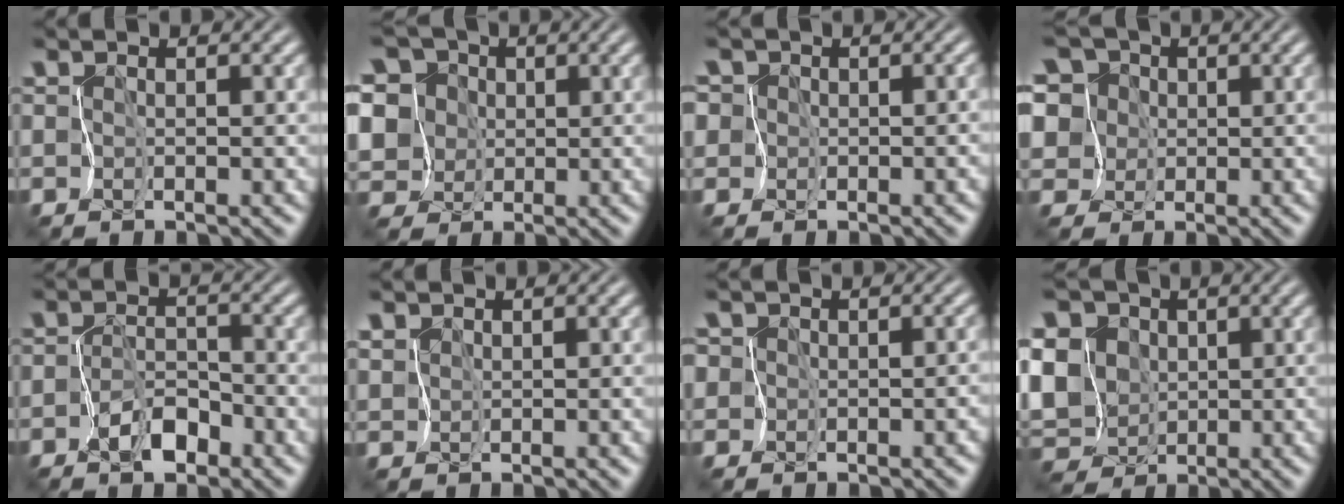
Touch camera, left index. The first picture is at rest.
{"total": 12.1, "force": [4.2, 9.7, 5.9], "torque": [-0.153, 0.055, 0.045]}
{"total": 6.9, "force": [2.0, 5.5, 3.6], "torque": [-0.049, 0.034, -0.023]}
{"total": 12.7, "force": [5.3, 9.8, 6.0], "torque": [-0.159, 0.063, 0.065]}
{"total": 2.7, "force": [-2.1, 1.1, 1.4], "torque": [-0.026, 0.003, -0.040]}
{"total": 0.9, "force": [0.7, 0.5, -0.1], "torque": [0.000, 0.001, 0.011]}
{"total": 5.8, "force": [0.7, 4.9, 3.0], "torque": [-0.045, 0.025, -0.032]}
{"total": 10.5, "force": [0.3, 8.8, 5.8], "torque": [-0.104, 0.027, -0.026]}